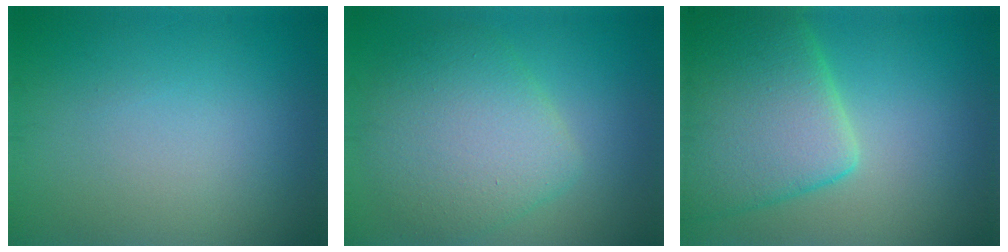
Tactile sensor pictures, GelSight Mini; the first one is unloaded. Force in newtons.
{"total": 6.4, "press": 6.4, "slide": 0.5}
{"total": 9.3, "press": 9.2, "slide": 0.6}